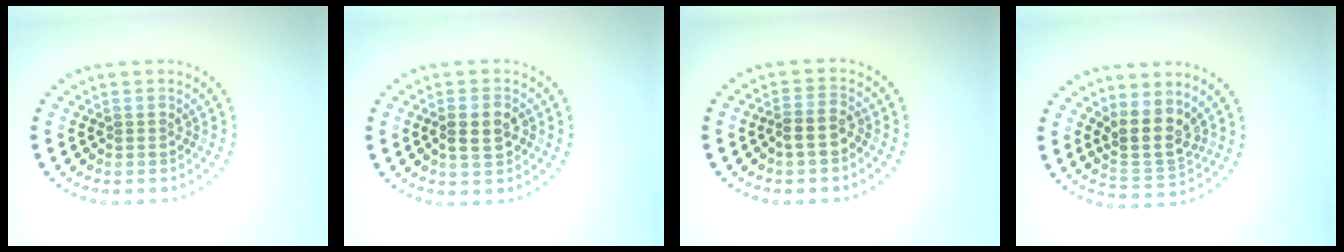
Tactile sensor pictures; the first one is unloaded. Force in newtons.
{"total": 2.8, "press": 2.7, "slide": 0.5}
{"total": 2.5, "press": 2.2, "slide": 1.1}
{"total": 3.7, "press": 3.0, "slide": 2.1}